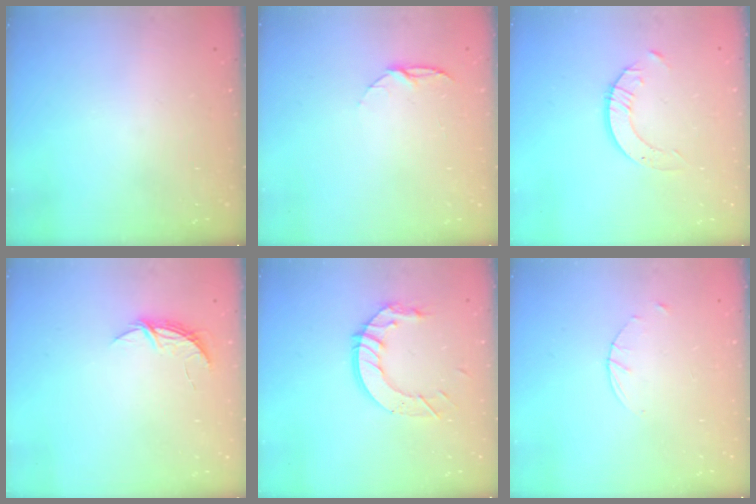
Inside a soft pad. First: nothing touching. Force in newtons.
{"total": 4.9, "press": 4.8, "slide": 0.6}
{"total": 3.3, "press": 3.3, "slide": 0.3}
{"total": 5.0, "press": 5.0, "slide": 0.4}
{"total": 10.6, "press": 10.5, "slide": 1.0}
{"total": 1.6, "press": 1.6, "slide": 0.2}